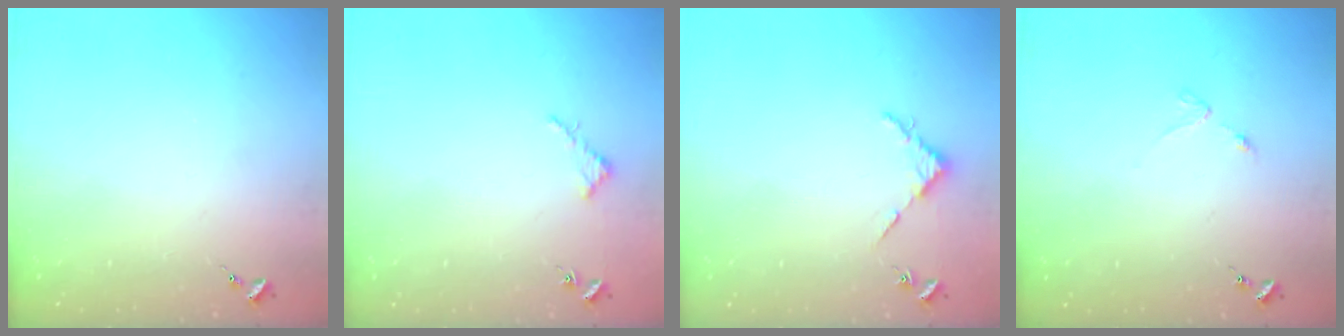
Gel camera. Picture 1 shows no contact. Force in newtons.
{"total": 2.6, "press": 2.6, "slide": 0.2}
{"total": 2.7, "press": 2.7, "slide": 0.3}
{"total": 2.5, "press": 2.4, "slide": 0.4}